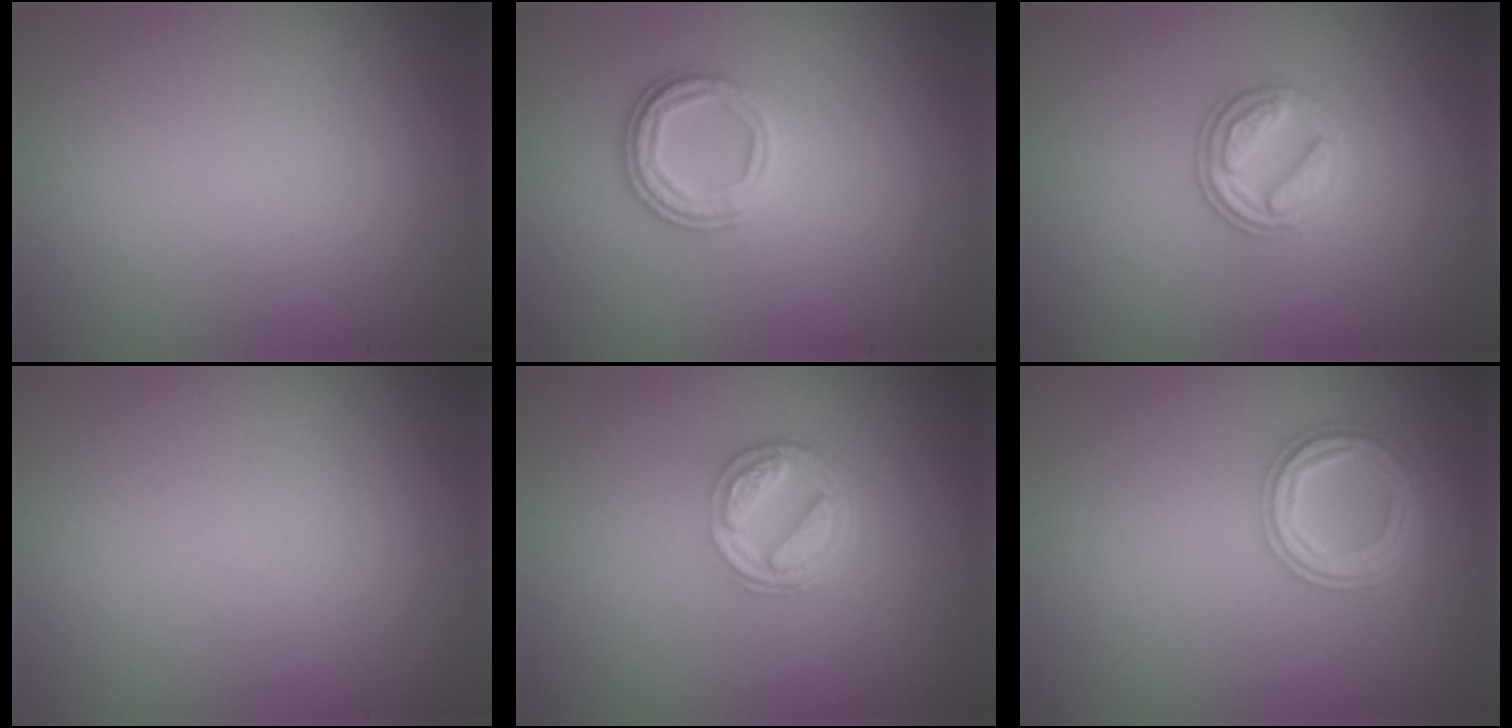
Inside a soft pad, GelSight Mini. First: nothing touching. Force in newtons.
{"total": 2.6, "press": 2.5, "slide": 0.3}
{"total": 2.9, "press": 2.8, "slide": 0.9}
{"total": 0.0}
{"total": 4.3, "press": 3.3, "slide": 2.8}
{"total": 4.1, "press": 3.2, "slide": 2.6}